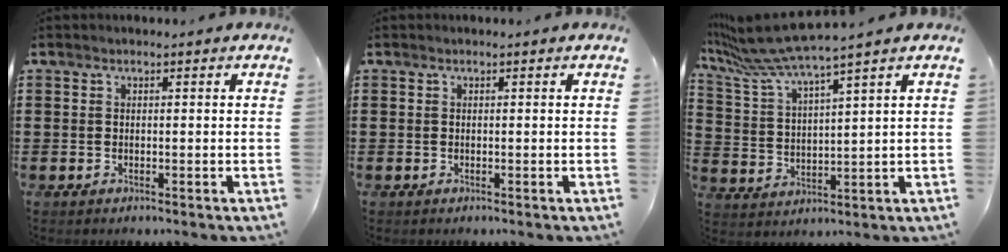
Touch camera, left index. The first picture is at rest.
{"total": 0.0}
{"total": 7.5, "force": [6.5, -0.5, 3.8], "torque": [-0.107, -0.037, 0.109]}